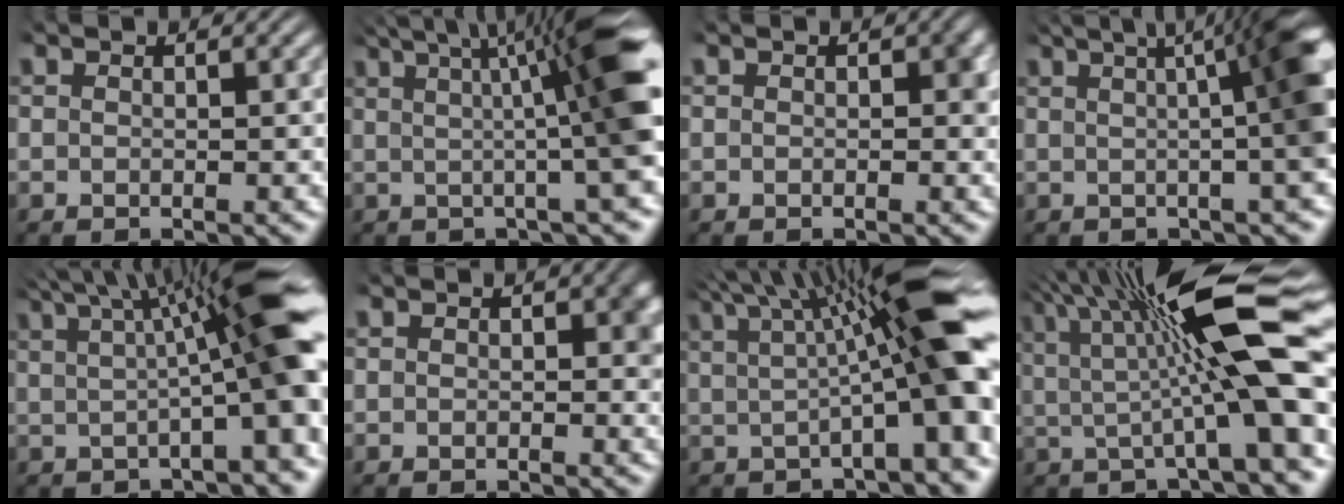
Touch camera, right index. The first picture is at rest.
{"total": 10.9, "force": [3.3, 2.7, 10.1], "torque": [-0.117, 0.025, 0.042]}
{"total": 0.7, "force": [0.0, 0.4, 0.6], "torque": [-0.009, -0.007, 0.003]}
{"total": 13.3, "force": [4.2, 5.4, 11.4], "torque": [-0.112, 0.047, 0.042]}
{"total": 9.9, "force": [2.4, 2.5, 9.3], "torque": [-0.114, 0.019, 0.033]}
{"total": 1.4, "force": [0.1, 0.8, 1.1], "torque": [-0.012, -0.006, 0.002]}
{"total": 10.7, "force": [2.0, 2.3, 10.2], "torque": [-0.131, 0.016, 0.029]}
{"total": 10.9, "force": [3.5, 2.4, 10.1], "torque": [-0.149, 0.017, 0.057]}